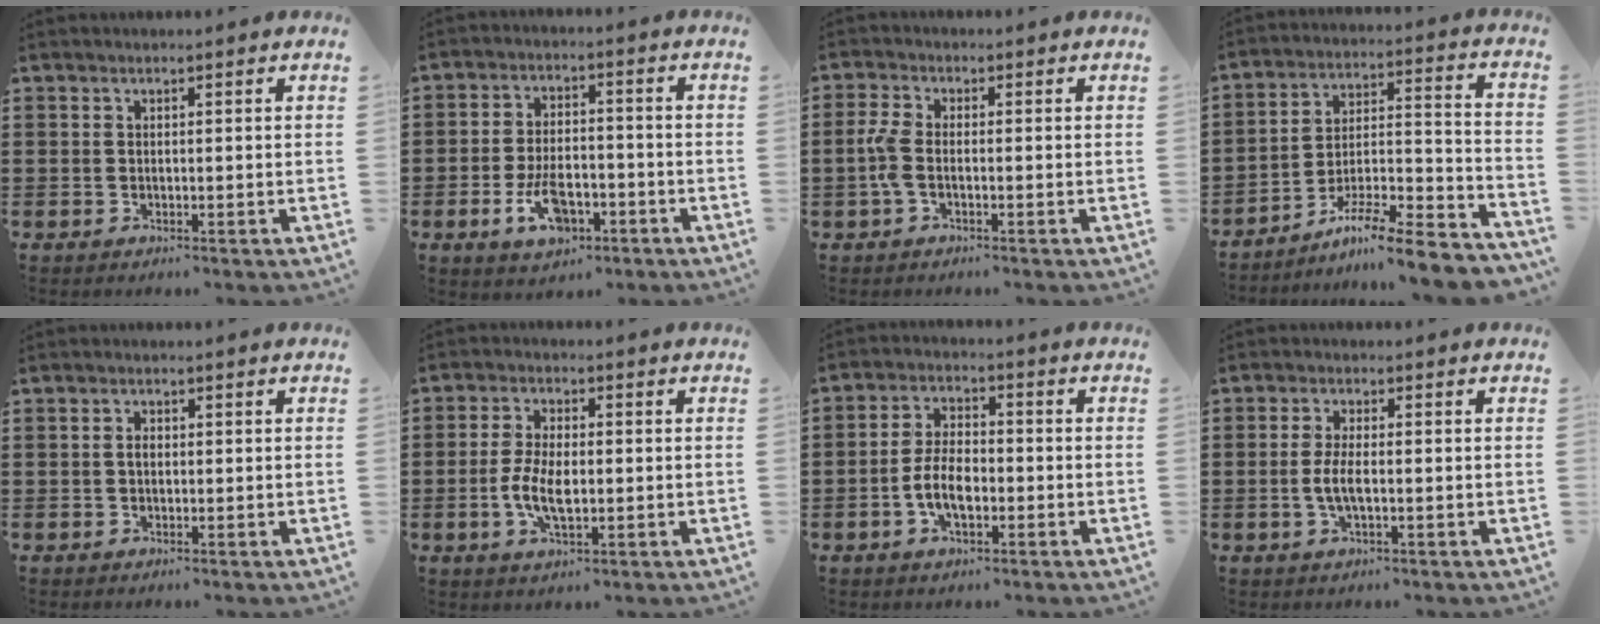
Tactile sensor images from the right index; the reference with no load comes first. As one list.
[{"total": 7.5, "force": [-3.3, 3.7, 5.7], "torque": [-0.109, 0.000, -0.062]}, {"total": 3.6, "force": [-1.0, 1.4, 3.1], "torque": [-0.085, -0.006, -0.025]}, {"total": 9.6, "force": [-8.1, 0.3, 5.1], "torque": [-0.077, 0.005, -0.160]}, {"total": 1.1, "force": [0.0, 0.6, 0.9], "torque": [-0.020, 0.002, -0.001]}, {"total": 6.3, "force": [-1.1, 2.7, 5.5], "torque": [-0.125, -0.006, -0.026]}, {"total": 6.4, "force": [-1.8, 3.0, 5.4], "torque": [-0.128, -0.004, -0.041]}, {"total": 3.8, "force": [-0.8, 1.0, 3.6], "torque": [-0.085, -0.008, -0.021]}]